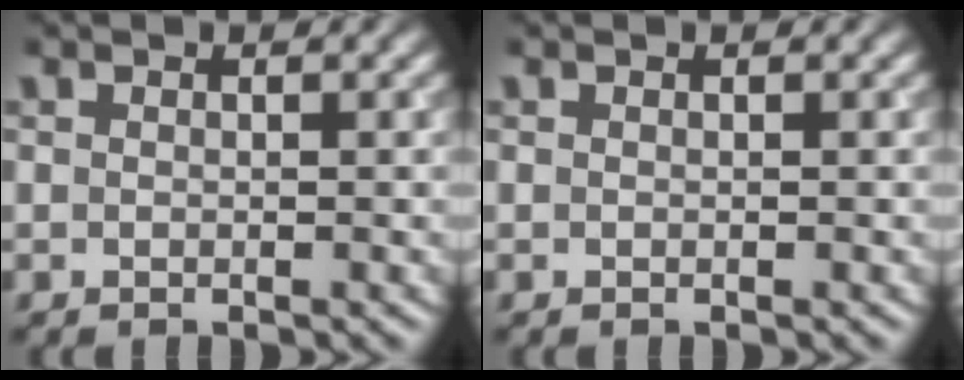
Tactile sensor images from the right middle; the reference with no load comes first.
{"total": 0.0}